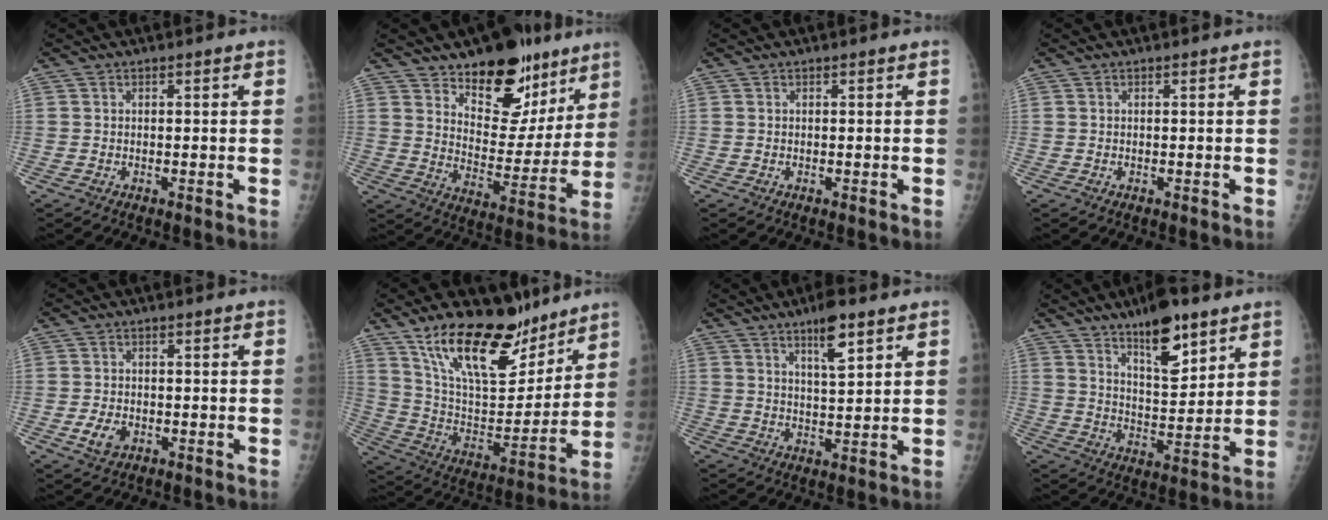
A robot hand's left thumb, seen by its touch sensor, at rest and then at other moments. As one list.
[{"total": 18.4, "force": [12.3, 9.8, 9.6], "torque": [-0.073, -0.081, 0.187]}, {"total": 0.0}, {"total": 0.0}, {"total": 3.7, "force": [-1.1, 2.6, 2.3], "torque": [-0.040, 0.001, -0.016]}, {"total": 22.9, "force": [15.9, 9.7, 13.3], "torque": [-0.177, -0.080, 0.275]}, {"total": 7.2, "force": [4.4, 1.7, 5.5], "torque": [-0.083, -0.026, 0.073]}, {"total": 12.5, "force": [8.0, 4.4, 8.6], "torque": [-0.110, -0.052, 0.132]}]